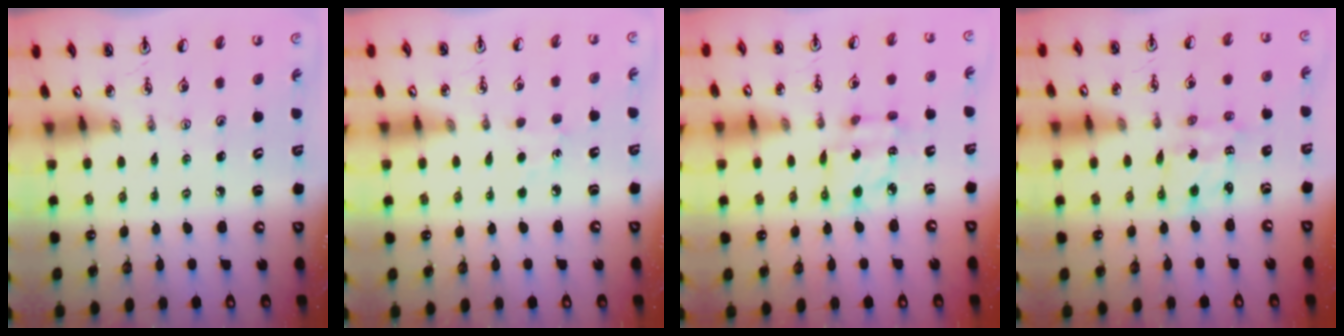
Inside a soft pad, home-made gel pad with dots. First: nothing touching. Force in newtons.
{"total": 5.6, "press": 5.6, "slide": 0.6}
{"total": 6.9, "press": 6.9, "slide": 0.4}
{"total": 2.6, "press": 2.6, "slide": 0.1}